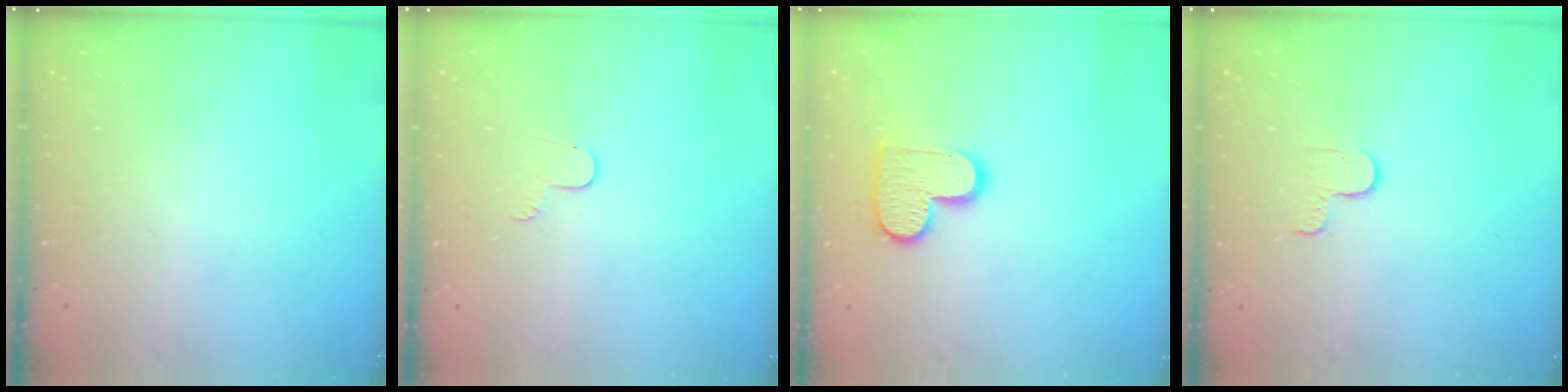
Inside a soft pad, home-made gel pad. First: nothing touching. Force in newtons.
{"total": 3.8, "press": 3.8, "slide": 0.4}
{"total": 11.7, "press": 11.6, "slide": 0.6}
{"total": 3.0, "press": 3.0, "slide": 0.4}